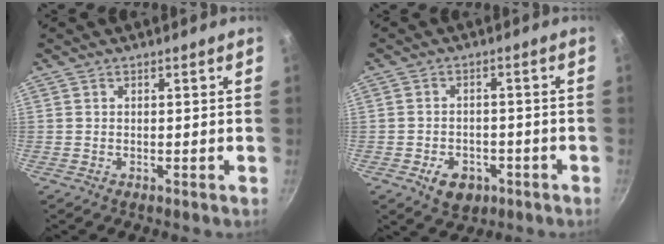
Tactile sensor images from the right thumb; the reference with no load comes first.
{"total": 6.6, "force": [-2.9, 4.7, 3.6], "torque": [-0.038, 0.018, -0.035]}